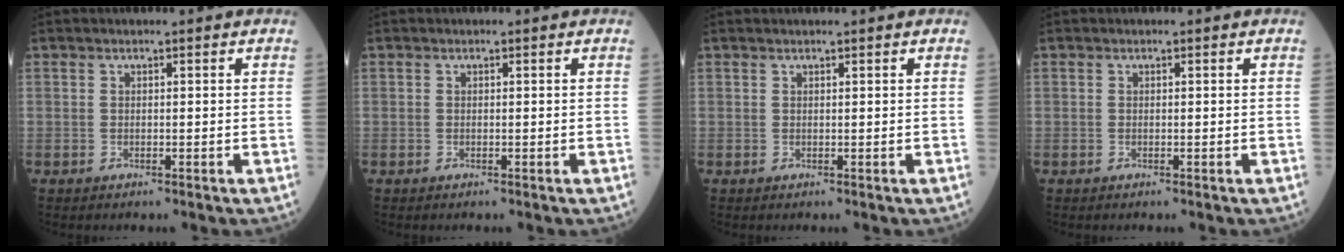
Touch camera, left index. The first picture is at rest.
{"total": 0.0}
{"total": 0.5, "force": [0.4, -0.2, 0.3], "torque": [-0.005, 0.006, 0.010]}
{"total": 0.0}